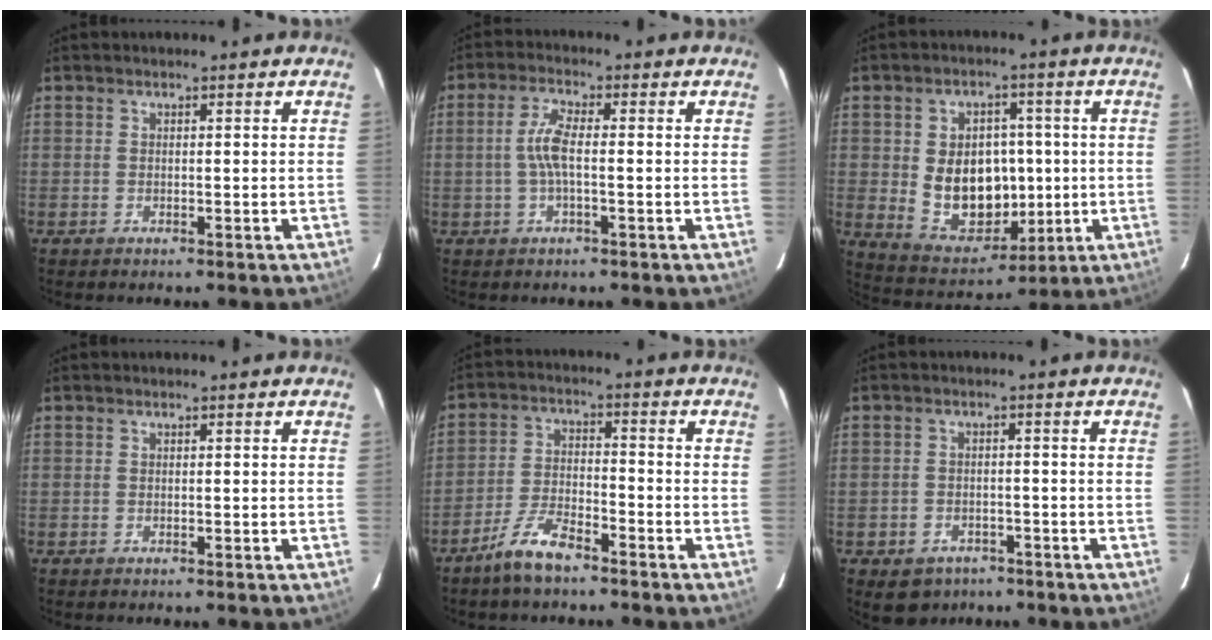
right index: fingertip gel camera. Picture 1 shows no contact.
{"total": 4.7, "force": [-0.4, 0.9, 4.6], "torque": [-0.095, 0.007, -0.007]}
{"total": 13.0, "force": [-0.2, 10.1, 8.3], "torque": [-0.165, 0.001, 0.023]}
{"total": 0.0}
{"total": 7.3, "force": [-5.7, 1.9, 4.1], "torque": [-0.093, 0.004, -0.107]}
{"total": 6.4, "force": [-4.1, 4.6, 1.9], "torque": [-0.048, 0.008, -0.049]}